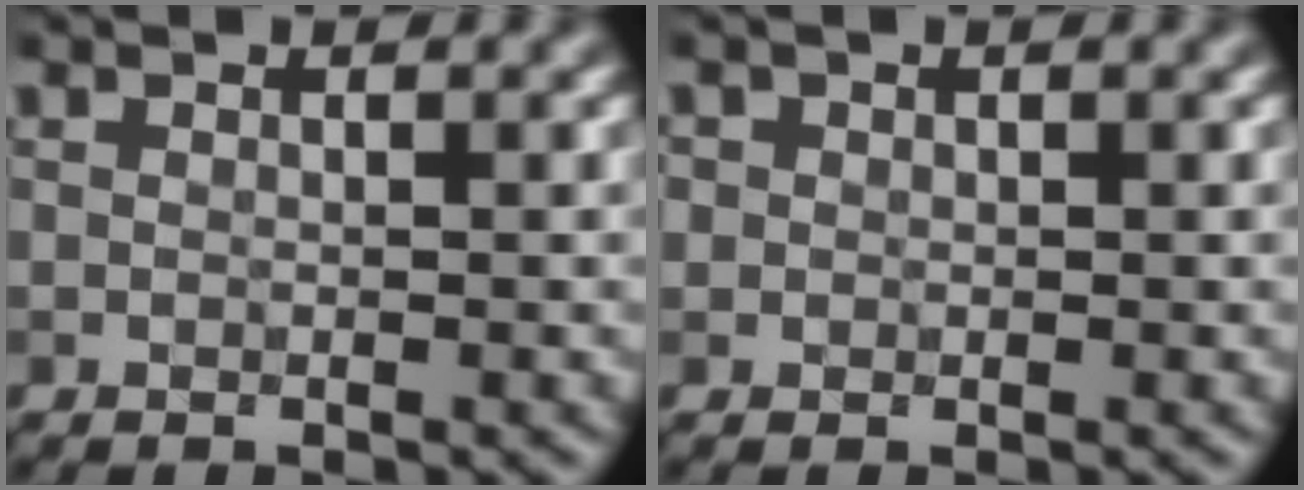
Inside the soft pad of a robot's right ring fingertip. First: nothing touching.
{"total": 1.1, "force": [0.3, 1.1, 0.2], "torque": [-0.001, 0.003, -0.005]}